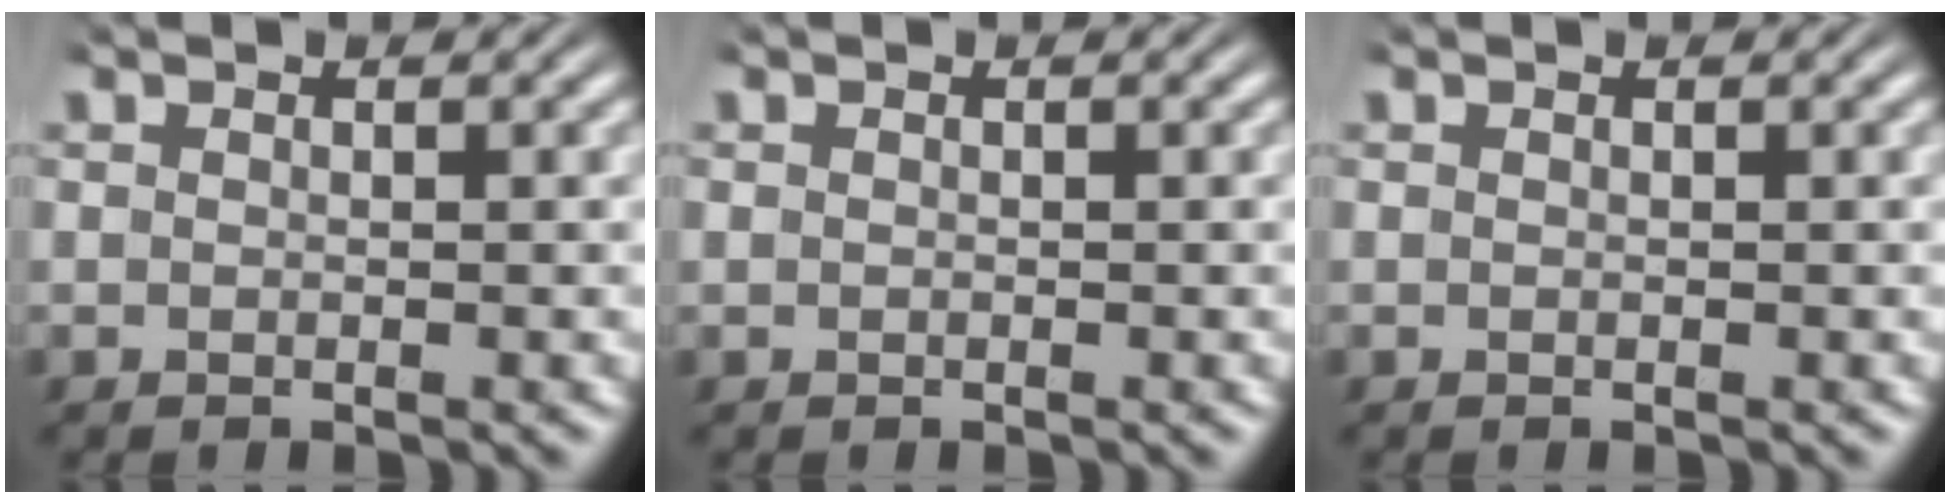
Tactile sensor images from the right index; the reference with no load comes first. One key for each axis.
{"total": 0.0}
{"total": 0.0}